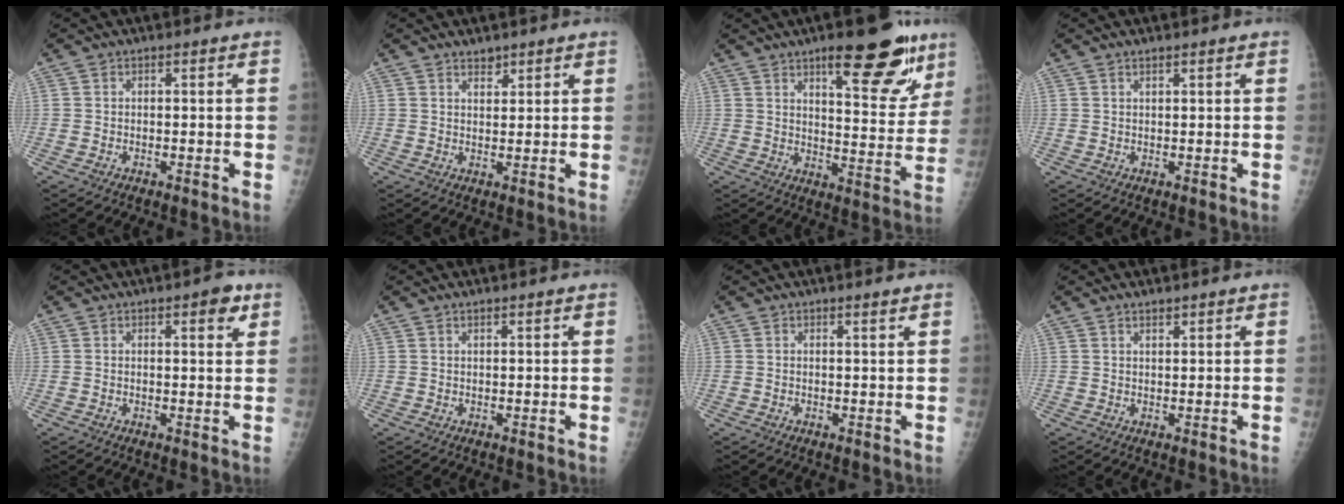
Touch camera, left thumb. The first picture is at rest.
{"total": 2.4, "force": [2.0, 1.0, 0.8], "torque": [-0.003, -0.015, 0.032]}
{"total": 17.1, "force": [10.4, 5.3, 12.5], "torque": [-0.122, -0.059, 0.147]}
{"total": 1.1, "force": [0.9, 0.1, 0.6], "torque": [-0.009, -0.005, 0.017]}
{"total": 3.5, "force": [1.9, 1.1, 2.7], "torque": [-0.027, -0.007, 0.021]}
{"total": 0.8, "force": [0.7, 0.1, 0.4], "torque": [-0.007, -0.003, 0.014]}
{"total": 1.1, "force": [0.9, -0.2, 0.7], "torque": [-0.016, -0.006, 0.016]}
{"total": 1.5, "force": [1.3, 0.3, 0.7], "torque": [-0.008, -0.009, 0.024]}